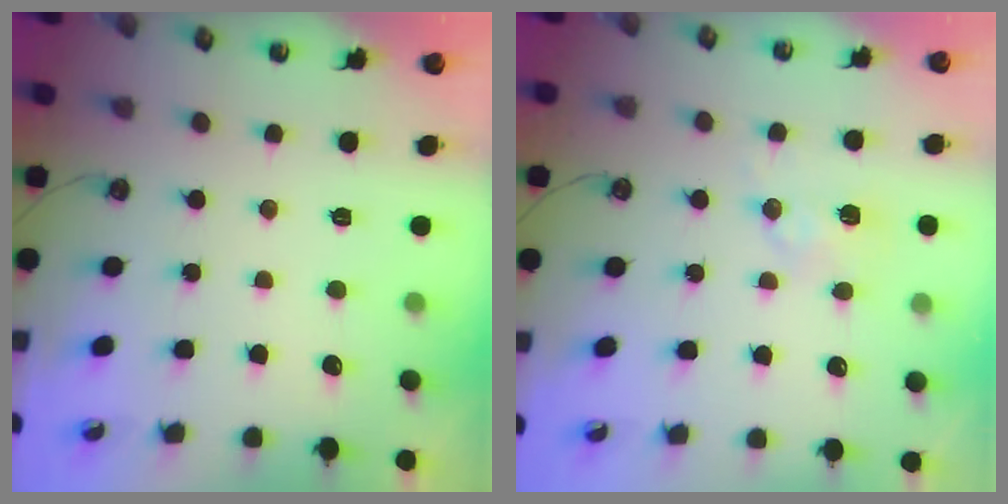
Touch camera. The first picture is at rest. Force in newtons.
{"total": 6.1, "press": 6.0, "slide": 0.7}